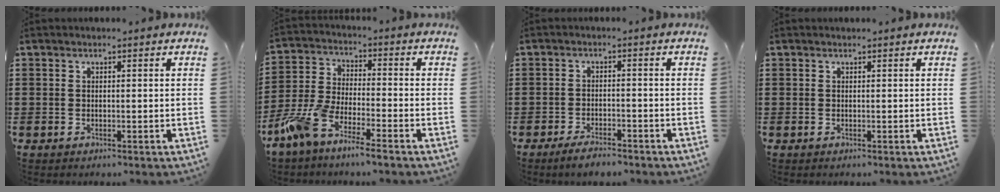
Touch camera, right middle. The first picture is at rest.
{"total": 7.2, "force": [-6.1, 0.8, 3.8], "torque": [-0.110, -0.015, -0.126]}
{"total": 3.0, "force": [-2.7, 0.5, 1.3], "torque": [-0.022, 0.005, -0.054]}
{"total": 0.0}